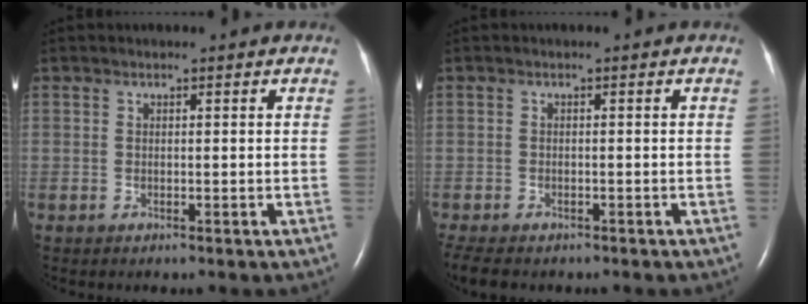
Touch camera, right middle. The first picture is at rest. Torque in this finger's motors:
{"motor_torque": [0.21, -0.18, 0.05, 0.00]}